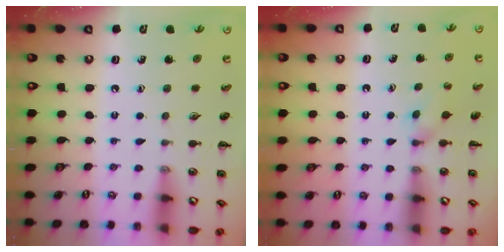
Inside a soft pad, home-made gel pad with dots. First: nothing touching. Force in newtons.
{"total": 2.8, "press": 2.5, "slide": 1.2}